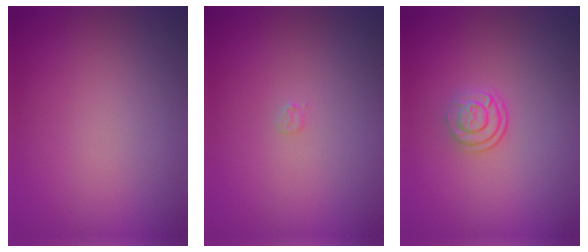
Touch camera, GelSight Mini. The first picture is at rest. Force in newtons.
{"total": 0.5, "press": 0.5, "slide": 0.1}
{"total": 2.5, "press": 1.8, "slide": 1.8}